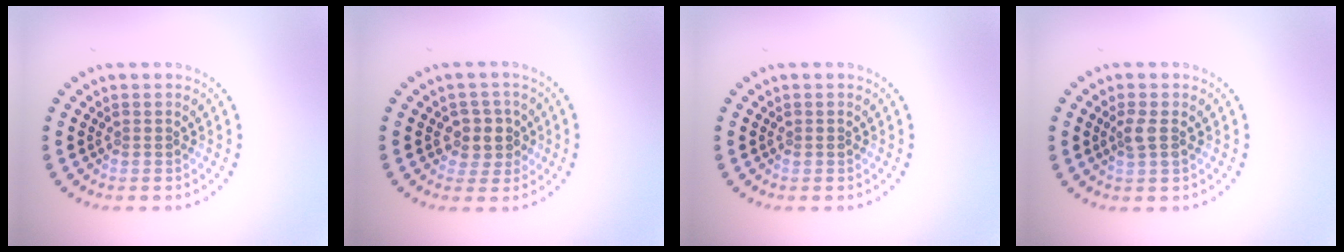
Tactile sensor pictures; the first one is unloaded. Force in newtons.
{"total": 2.7, "press": 2.4, "slide": 1.3}
{"total": 0.5, "press": 0.5, "slide": 0.1}
{"total": 1.7, "press": 1.6, "slide": 0.5}